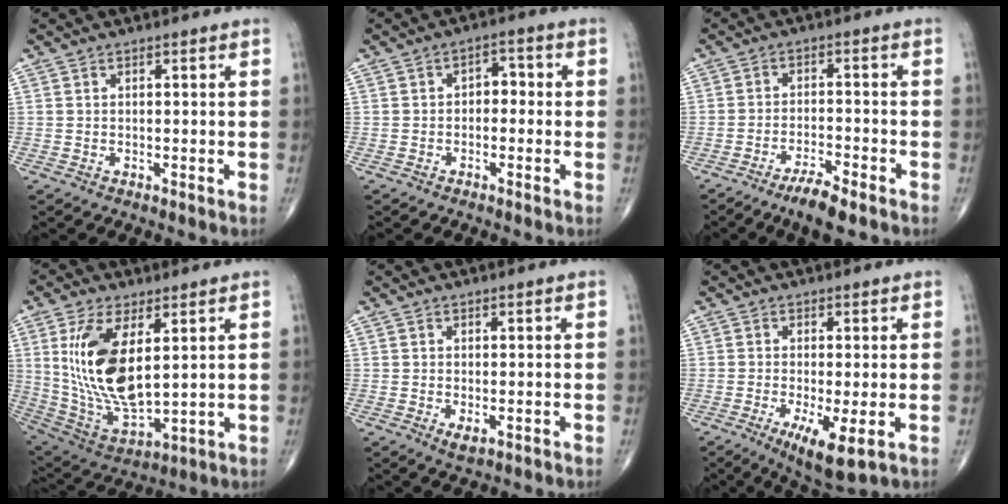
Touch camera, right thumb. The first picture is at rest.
{"total": 3.4, "force": [-0.5, 2.3, 2.4], "torque": [-0.015, 0.018, -0.018]}
{"total": 5.7, "force": [-4.1, 0.9, 3.8], "torque": [-0.073, 0.016, -0.073]}
{"total": 17.5, "force": [4.1, 8.0, 15.0], "torque": [-0.292, -0.024, 0.095]}
{"total": 1.9, "force": [-0.6, 0.9, 1.6], "torque": [-0.026, -0.004, -0.006]}
{"total": 7.5, "force": [-2.4, 1.8, 6.9], "torque": [-0.120, -0.022, -0.037]}